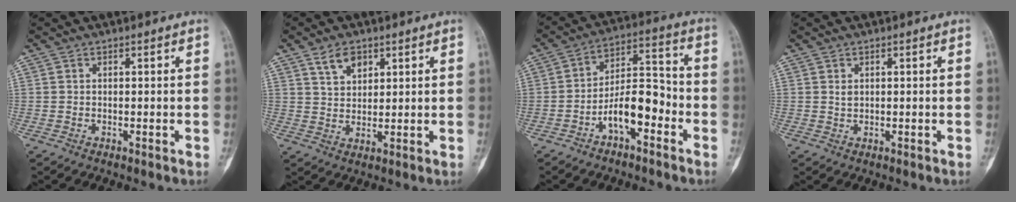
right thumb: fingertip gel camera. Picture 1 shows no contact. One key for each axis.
{"total": 5.3, "fx": 3.1, "fy": 3.2, "fz": 2.9, "tx": -0.035, "ty": -0.018, "tz": 0.060}
{"total": 10.5, "fx": -4.5, "fy": 4.9, "fz": 8.1, "tx": -0.124, "ty": 0.052, "tz": -0.080}
{"total": 1.1, "fx": 0.4, "fy": 0.8, "fz": 0.7, "tx": -0.008, "ty": -0.001, "tz": 0.010}